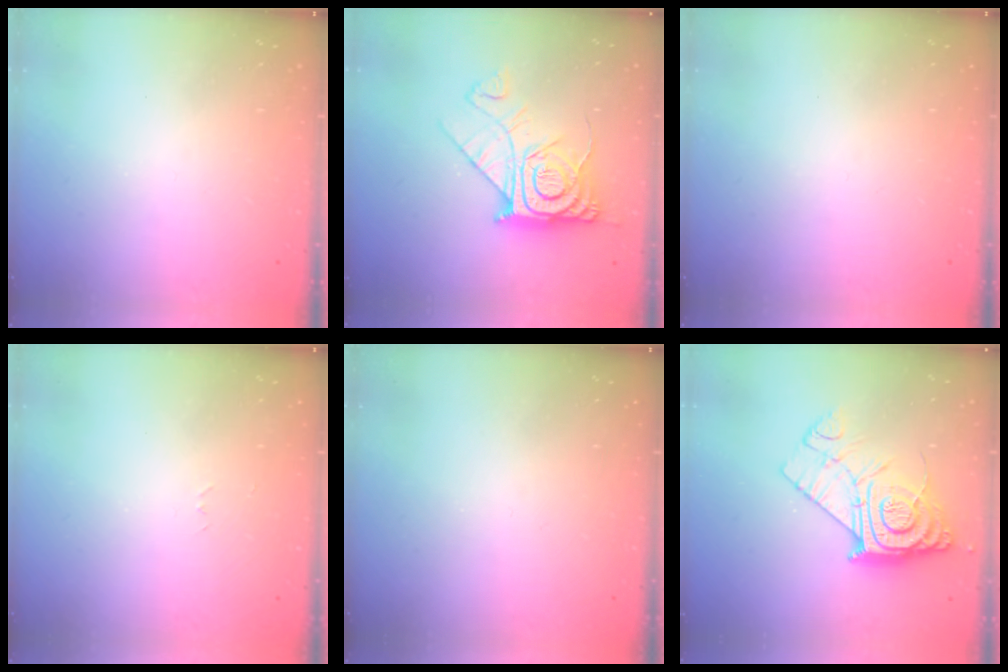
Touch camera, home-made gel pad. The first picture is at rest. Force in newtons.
{"total": 15.1, "press": 15.0, "slide": 1.4}
{"total": 0.0}
{"total": 2.6, "press": 2.6, "slide": 0.4}
{"total": 0.0}
{"total": 14.9, "press": 14.8, "slide": 1.0}